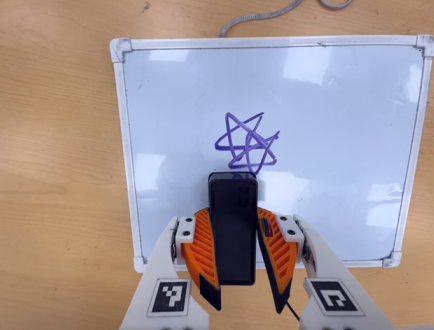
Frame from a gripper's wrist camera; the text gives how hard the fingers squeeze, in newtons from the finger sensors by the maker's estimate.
{"total": 10.3, "left": 8.6, "right": 12.0}